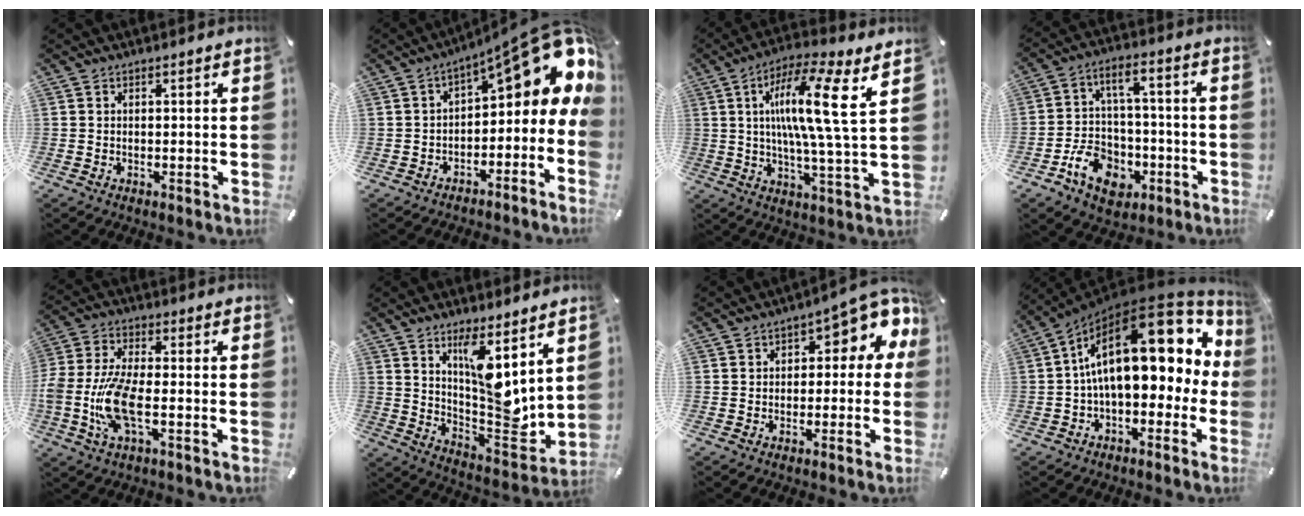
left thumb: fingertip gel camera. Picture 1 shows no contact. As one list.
[{"total": 14.3, "force": [6.9, 5.9, 11.0], "torque": [-0.135, -0.060, 0.114]}, {"total": 16.7, "force": [4.4, 2.0, 16.0], "torque": [-0.291, -0.011, 0.053]}, {"total": 11.3, "force": [-4.3, 8.6, 5.9], "torque": [-0.117, 0.032, -0.074]}, {"total": 12.5, "force": [-3.3, 4.8, 11.0], "torque": [-0.249, -0.016, -0.064]}, {"total": 11.6, "force": [5.8, 4.5, 9.0], "torque": [-0.135, -0.063, 0.108]}, {"total": 8.0, "force": [3.0, 4.5, 5.9], "torque": [-0.070, -0.022, 0.046]}, {"total": 24.6, "force": [5.5, 12.2, 20.7], "torque": [-0.341, -0.035, 0.095]}]